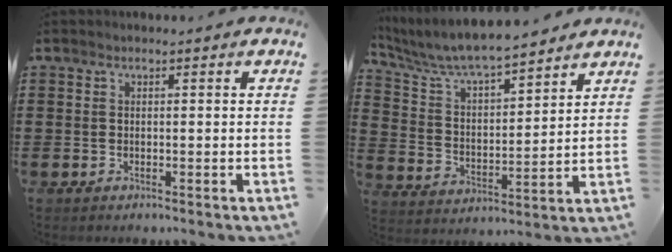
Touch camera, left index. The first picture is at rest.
{"total": 6.6, "force": [6.3, 0.7, 2.1], "torque": [-0.071, -0.037, 0.105]}